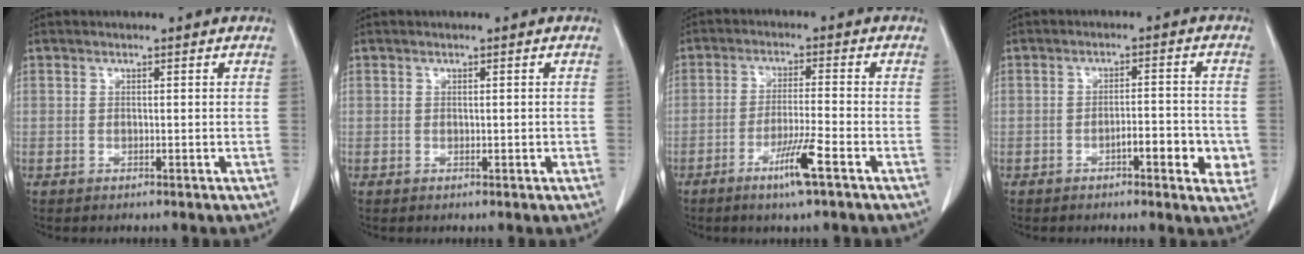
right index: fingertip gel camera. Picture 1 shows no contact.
{"total": 0.5, "force": [-0.1, 0.2, 0.5], "torque": [-0.008, -0.001, 0.002]}
{"total": 6.3, "force": [-3.5, -0.6, 5.3], "torque": [-0.097, -0.013, -0.066]}
{"total": 6.5, "force": [-2.2, 1.7, 5.8], "torque": [-0.068, 0.003, -0.028]}